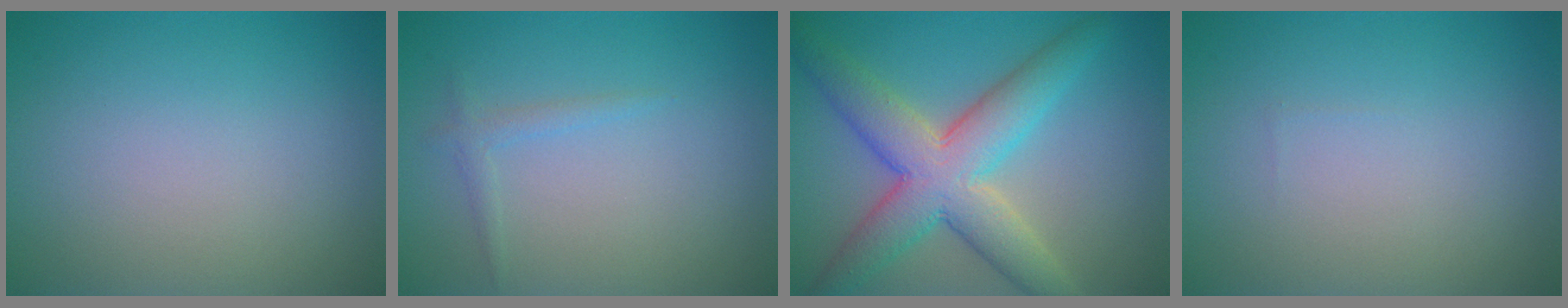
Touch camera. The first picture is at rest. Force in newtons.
{"total": 1.1, "press": 1.1, "slide": 0.1}
{"total": 8.2, "press": 8.2, "slide": 0.5}
{"total": 0.0}